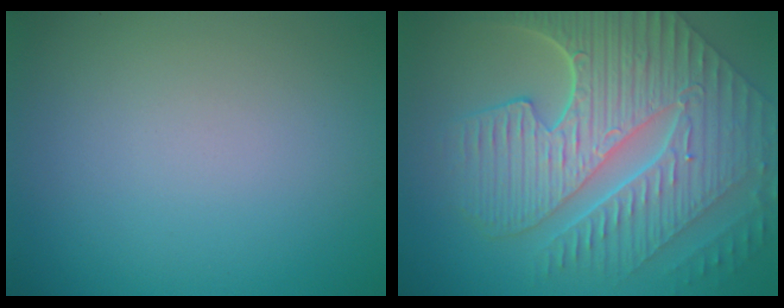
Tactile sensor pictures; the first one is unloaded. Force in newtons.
{"total": 10.6, "press": 7.3, "slide": 7.7}